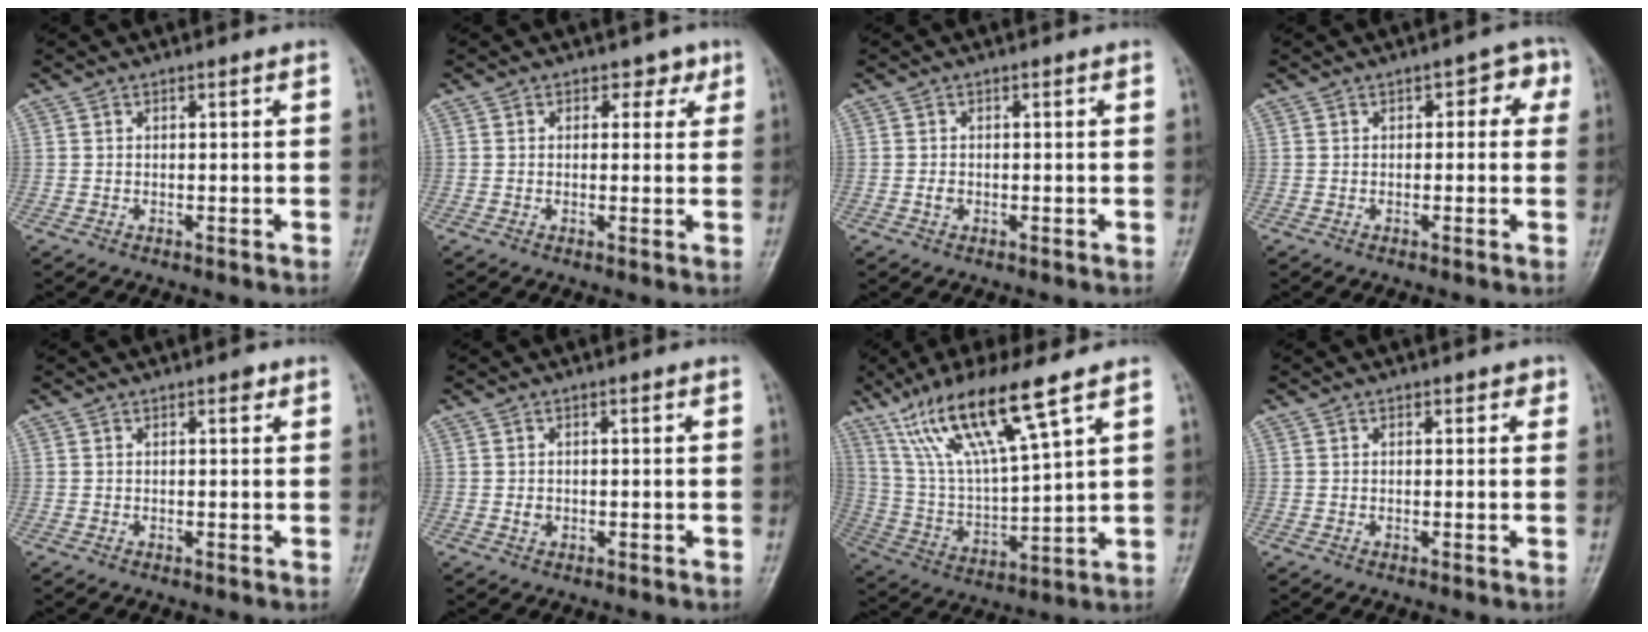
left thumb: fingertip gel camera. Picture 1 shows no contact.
{"total": 2.7, "force": [1.3, 2.1, 1.0], "torque": [0.012, -0.003, 0.010]}
{"total": 1.0, "force": [-0.4, 0.8, 0.5], "torque": [-0.011, 0.001, -0.009]}
{"total": 4.0, "force": [0.7, 2.6, 2.9], "torque": [-0.002, 0.012, -0.003]}
{"total": 1.1, "force": [0.6, 0.6, 0.7], "torque": [-0.002, 0.000, 0.004]}
{"total": 1.1, "force": [-0.3, 0.9, 0.4], "torque": [-0.007, 0.001, -0.005]}
{"total": 17.1, "force": [10.5, 2.9, 13.2], "torque": [-0.257, -0.037, 0.213]}
{"total": 1.3, "force": [0.7, 1.0, 0.5], "torque": [0.006, -0.001, 0.003]}